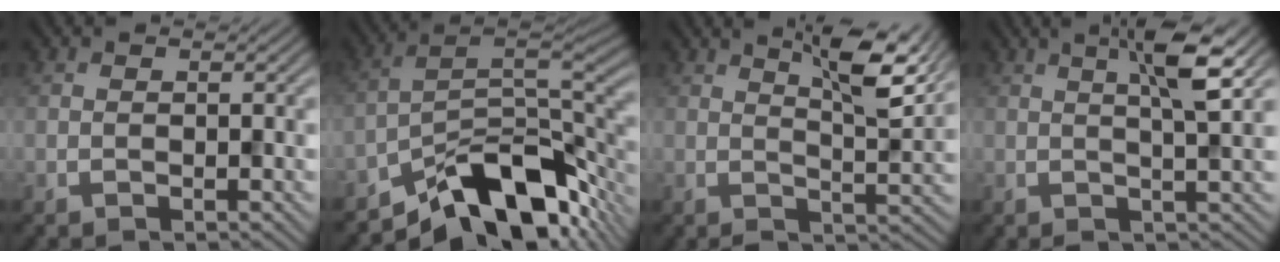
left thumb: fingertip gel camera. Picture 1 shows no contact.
{"total": 13.4, "force": [-8.9, 5.0, 8.6], "torque": [-0.129, -0.006, -0.159]}
{"total": 7.5, "force": [4.4, 1.3, 5.9], "torque": [-0.090, 0.000, 0.071]}
{"total": 5.5, "force": [2.1, 0.4, 5.0], "torque": [-0.088, 0.011, 0.037]}